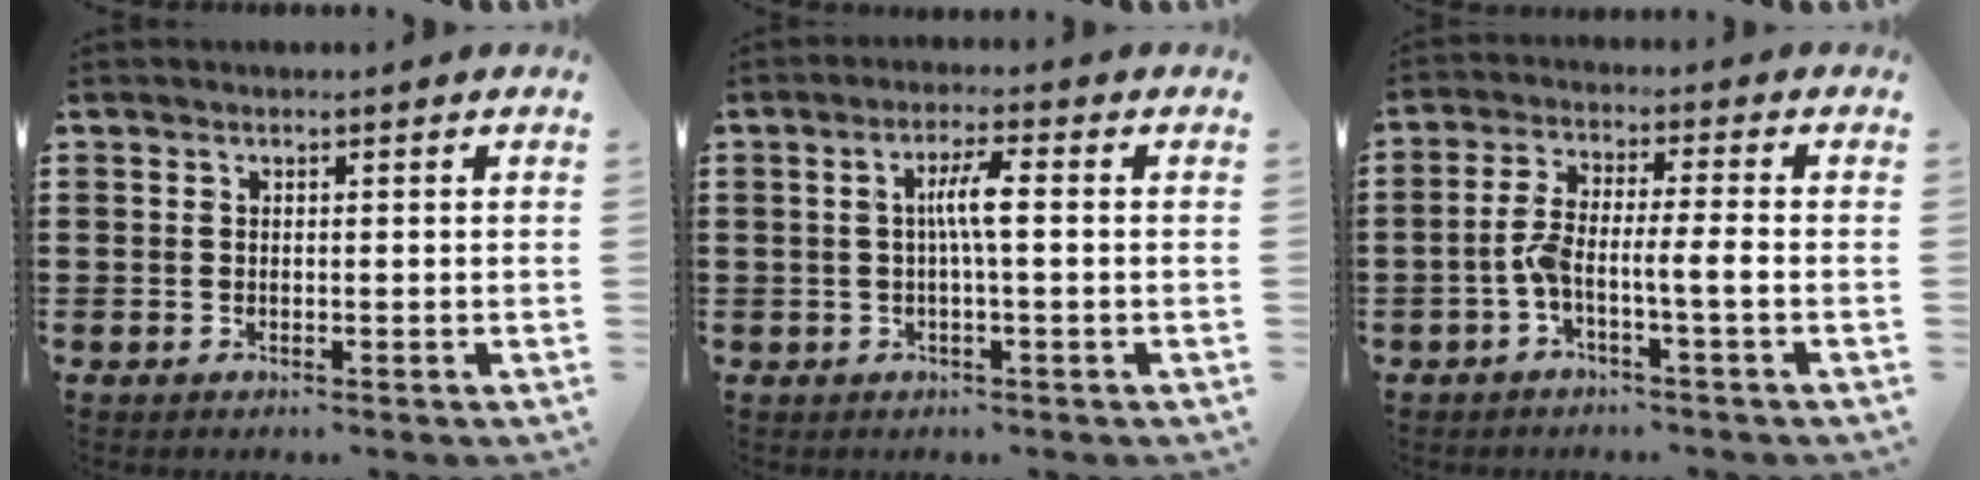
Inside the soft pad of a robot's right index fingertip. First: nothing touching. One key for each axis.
{"total": 4.1, "fx": -0.1, "fy": 0.3, "fz": 4.1, "tx": -0.075, "ty": 0.001, "tz": -0.005}
{"total": 5.7, "fx": -2.0, "fy": 0.7, "fz": 5.3, "tx": -0.114, "ty": -0.006, "tz": -0.045}